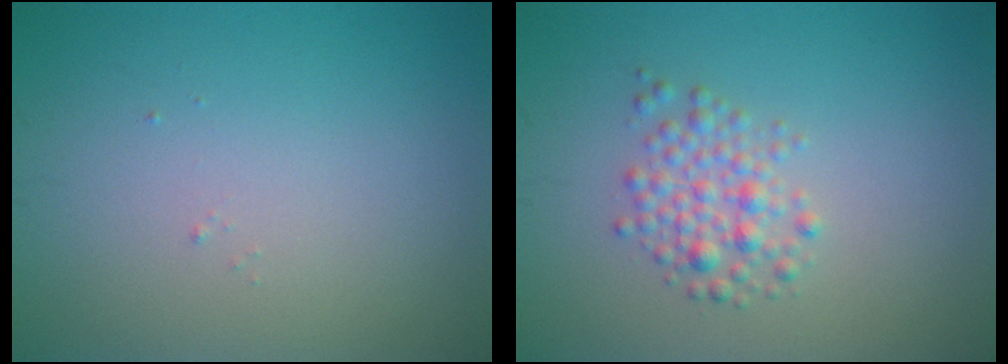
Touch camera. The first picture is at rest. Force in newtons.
{"total": 2.6, "press": 2.6, "slide": 0.1}